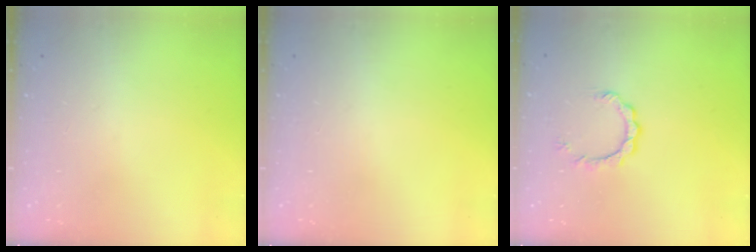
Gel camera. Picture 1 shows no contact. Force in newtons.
{"total": 0.0}
{"total": 4.0, "press": 3.9, "slide": 0.3}